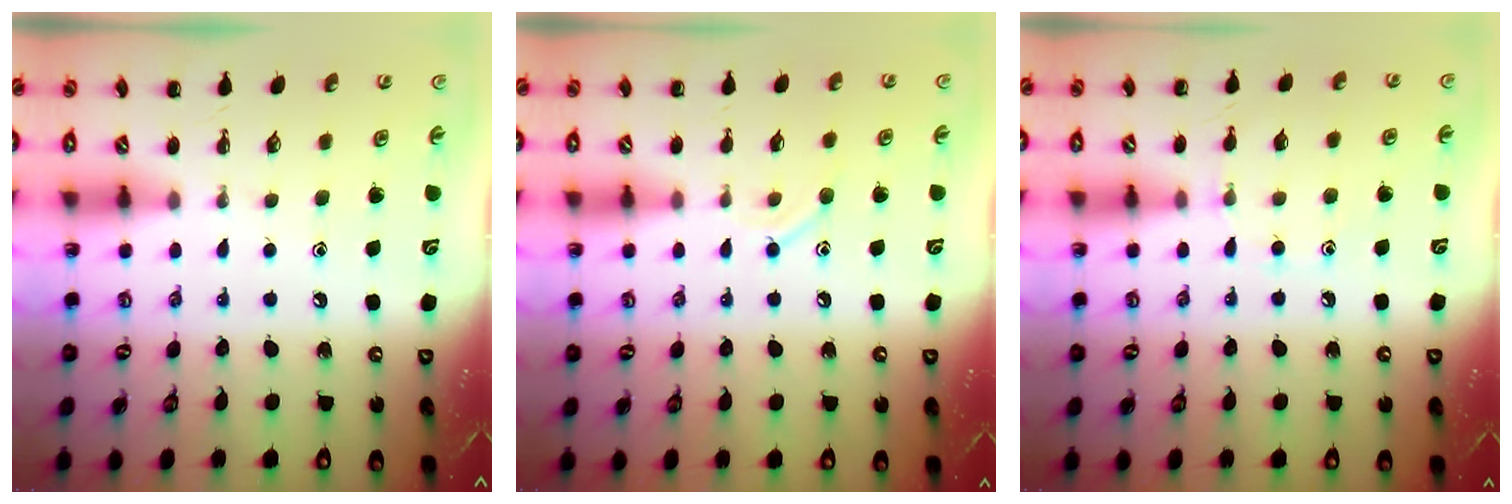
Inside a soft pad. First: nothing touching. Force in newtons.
{"total": 7.2, "press": 7.1, "slide": 1.5}
{"total": 7.1, "press": 6.8, "slide": 1.8}